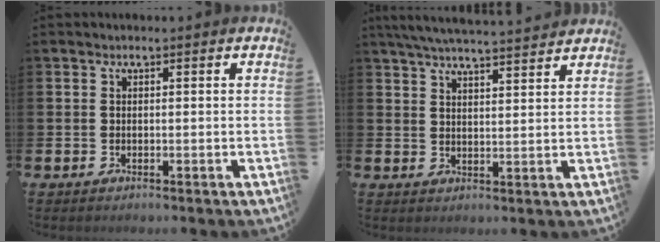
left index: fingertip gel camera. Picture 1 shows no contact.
{"total": 5.7, "force": [5.5, 0.0, 1.5], "torque": [-0.044, -0.026, 0.099]}